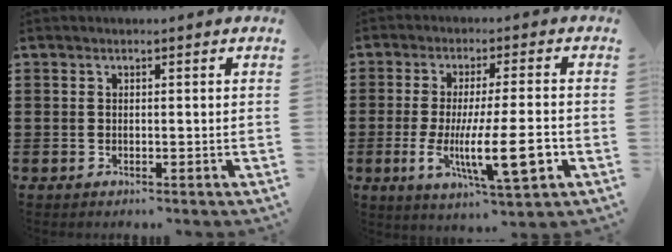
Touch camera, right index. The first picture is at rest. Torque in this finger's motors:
{"motor_torque": [1.16, -0.98, 0.87, 0.21]}